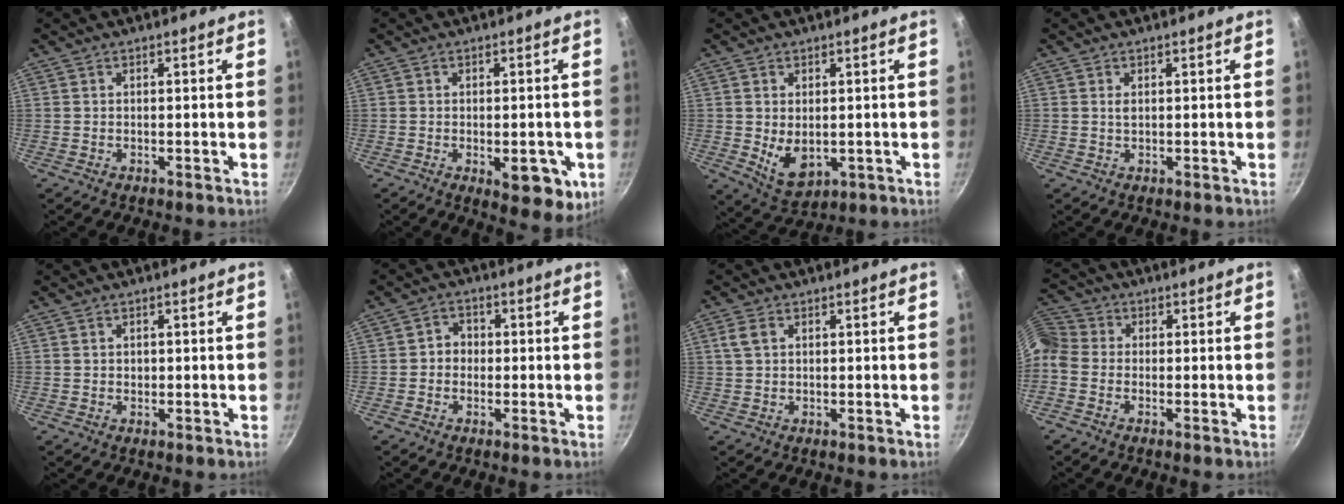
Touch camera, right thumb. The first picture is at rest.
{"total": 9.6, "force": [-2.7, 4.4, 8.1], "torque": [-0.073, 0.000, -0.029]}
{"total": 7.1, "force": [-0.3, 4.7, 5.4], "torque": [-0.085, -0.018, 0.012]}
{"total": 1.0, "force": [0.3, 0.6, 0.8], "torque": [-0.014, -0.002, 0.004]}
{"total": 1.0, "force": [0.2, 0.9, 0.5], "torque": [-0.005, 0.002, 0.004]}
{"total": 3.2, "force": [-0.4, 2.9, 1.3], "torque": [0.001, 0.009, -0.012]}
{"total": 2.8, "force": [1.0, 1.9, 1.9], "torque": [-0.034, 0.004, 0.019]}
{"total": 6.5, "force": [-1.9, 5.4, 3.2], "torque": [-0.072, 0.031, -0.057]}